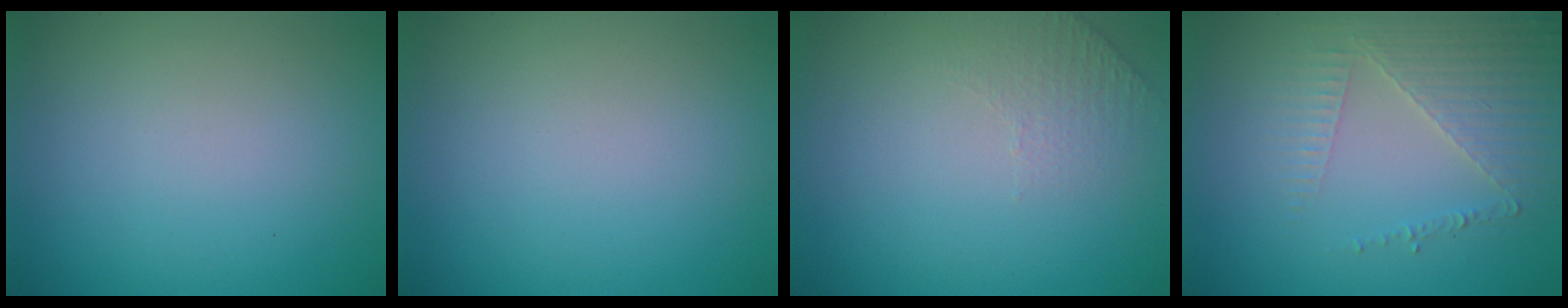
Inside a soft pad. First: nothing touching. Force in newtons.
{"total": 0.0}
{"total": 1.2, "press": 0.7, "slide": 0.9}
{"total": 3.6, "press": 3.2, "slide": 1.7}